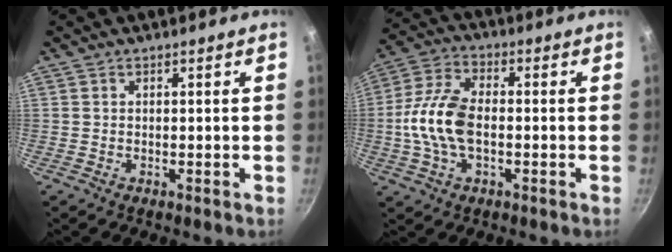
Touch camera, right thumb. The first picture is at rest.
{"total": 12.2, "force": [-1.4, 6.8, 10.1], "torque": [-0.198, 0.029, -0.037]}